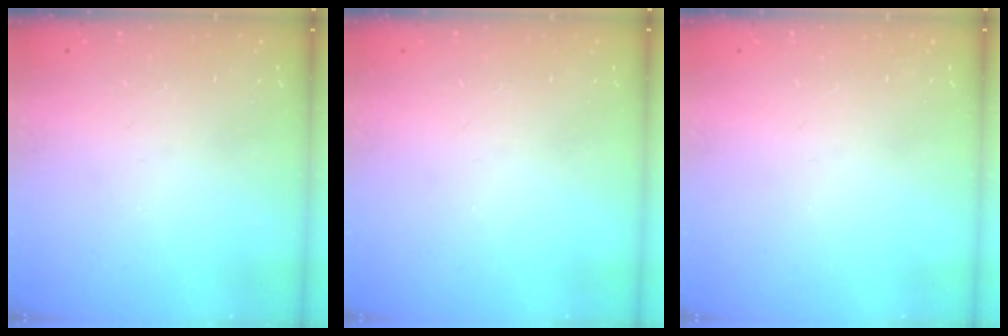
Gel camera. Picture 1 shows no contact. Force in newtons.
{"total": 0.0}
{"total": 0.0}